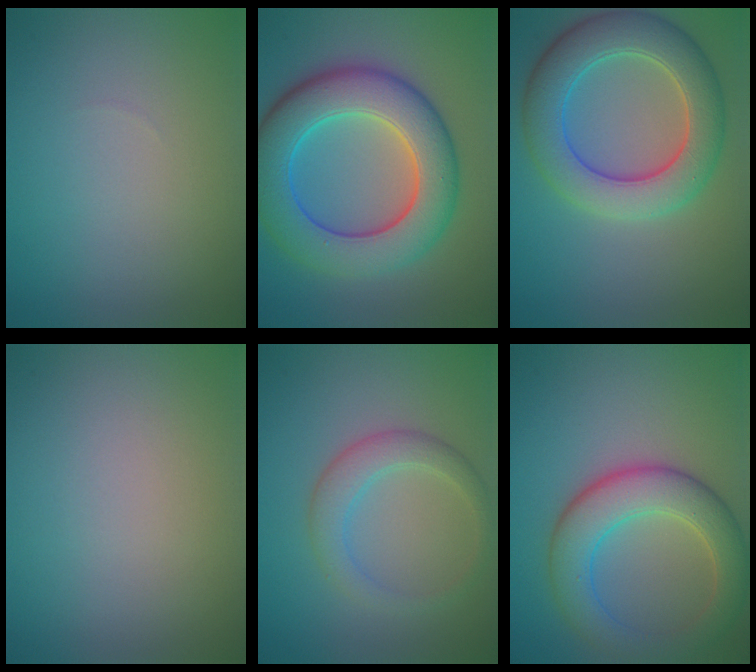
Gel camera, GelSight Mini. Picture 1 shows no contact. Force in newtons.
{"total": 10.2, "press": 10.2, "slide": 0.2}
{"total": 7.6, "press": 7.6, "slide": 0.3}
{"total": 0.0}
{"total": 2.8, "press": 2.8, "slide": 0.1}
{"total": 6.5, "press": 6.5, "slide": 0.2}